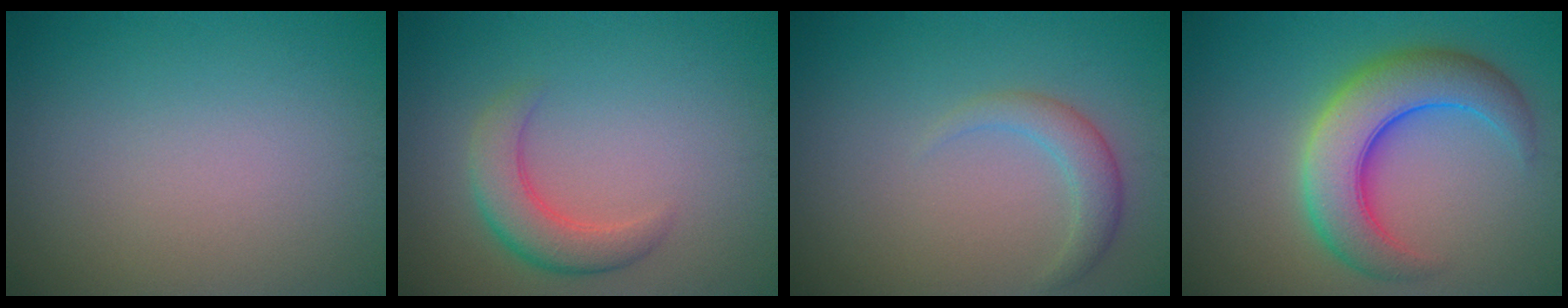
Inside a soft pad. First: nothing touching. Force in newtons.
{"total": 3.5, "press": 3.5, "slide": 0.1}
{"total": 2.0, "press": 2.0, "slide": 0.2}
{"total": 7.6, "press": 7.6, "slide": 0.2}